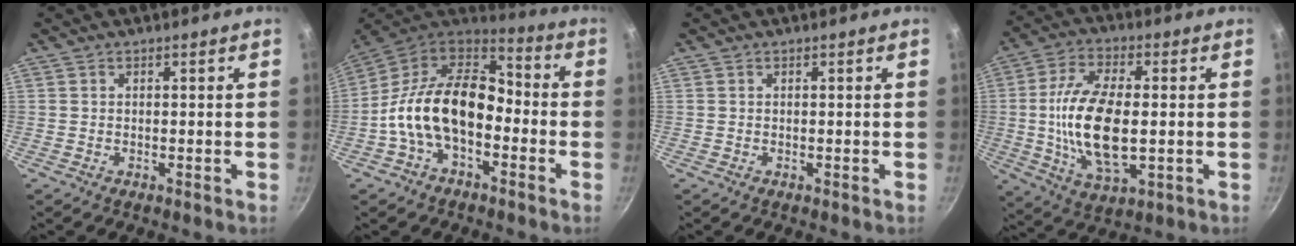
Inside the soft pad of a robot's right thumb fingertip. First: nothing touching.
{"total": 18.4, "force": [-3.8, 11.5, 13.8], "torque": [-0.220, 0.055, -0.088]}
{"total": 0.0}
{"total": 16.5, "force": [-0.5, 7.9, 14.5], "torque": [-0.276, 0.002, -0.012]}